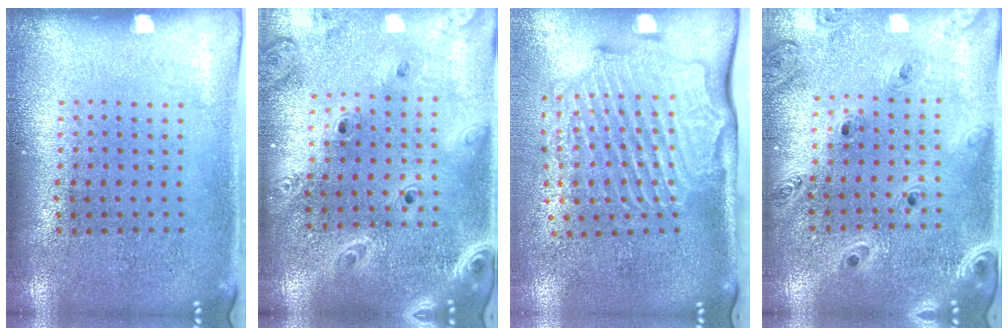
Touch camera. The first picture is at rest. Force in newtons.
{"total": 2.5, "press": 2.2, "slide": 1.2}
{"total": 2.9, "press": 2.2, "slide": 1.9}
{"total": 1.3, "press": 1.2, "slide": 0.3}